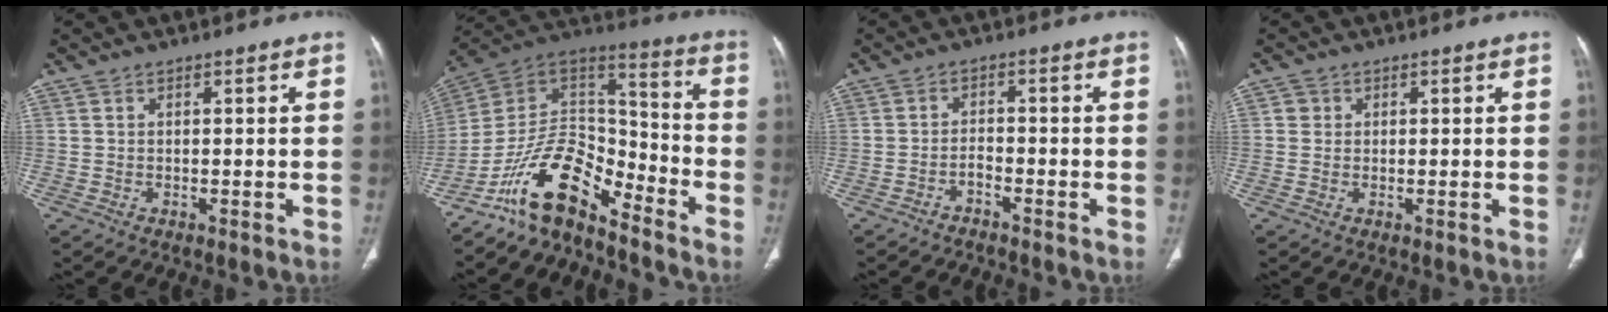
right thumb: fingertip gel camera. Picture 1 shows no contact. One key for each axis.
{"total": 15.0, "fx": -11.2, "fy": 6.3, "fz": 7.7, "tx": -0.114, "ty": 0.107, "tz": -0.210}
{"total": 1.9, "fx": -1.7, "fy": 0.4, "fz": 0.7, "tx": -0.016, "ty": 0.019, "tz": -0.028}
{"total": 1.6, "fx": 0.3, "fy": 1.6, "fz": 0.3, "tx": 0.003, "ty": 0.001, "tz": 0.003}